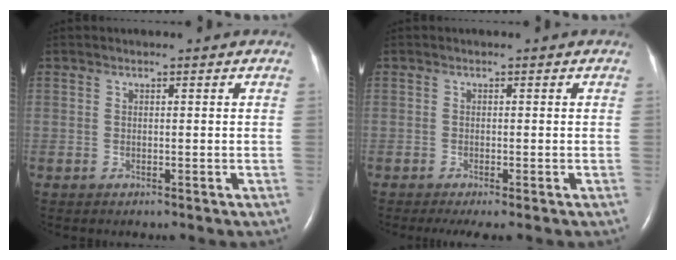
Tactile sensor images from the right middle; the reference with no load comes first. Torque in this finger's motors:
{"motor_torque": [0.22, -0.19, 0.07, 0.03]}